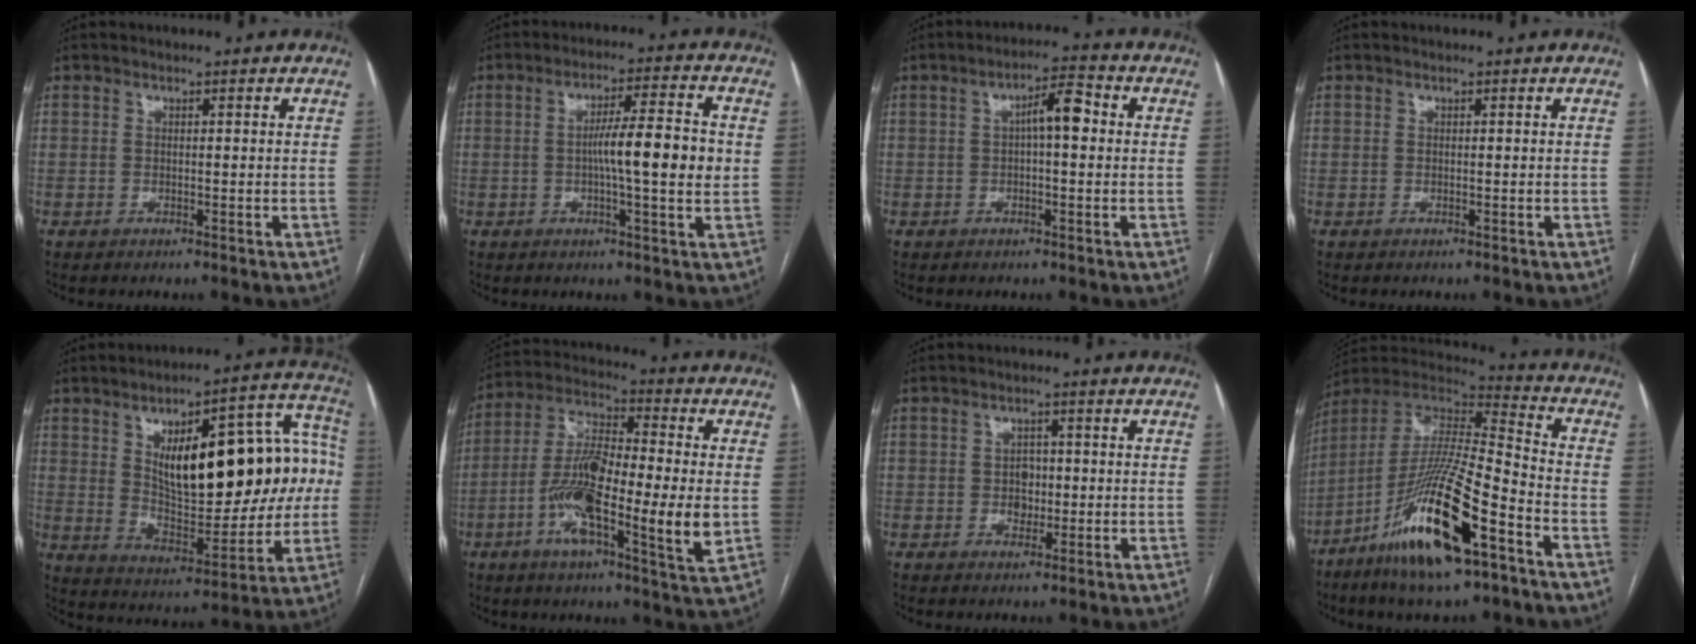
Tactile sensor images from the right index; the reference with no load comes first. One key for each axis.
{"total": 9.4, "fx": -0.1, "fy": 0.4, "fz": 9.4, "tx": -0.149, "ty": 0.010, "tz": -0.008}
{"total": 5.3, "fx": 0.6, "fy": 1.3, "fz": 5.1, "tx": -0.085, "ty": 0.021, "tz": 0.008}
{"total": 0.0}
{"total": 24.0, "fx": 3.7, "fy": 9.4, "fz": 21.8, "tx": -0.313, "ty": 0.042, "tz": 0.062}
{"total": 17.5, "fx": -3.3, "fy": 3.0, "fz": 17.0, "tx": -0.314, "ty": -0.004, "tz": -0.064}
{"total": 2.8, "fx": -0.3, "fy": 2.2, "fz": 1.6, "tx": -0.016, "ty": 0.005, "tz": -0.003}
{"total": 21.4, "fx": -11.0, "fy": 2.9, "fz": 18.1, "tx": -0.366, "ty": -0.040, "tz": -0.201}